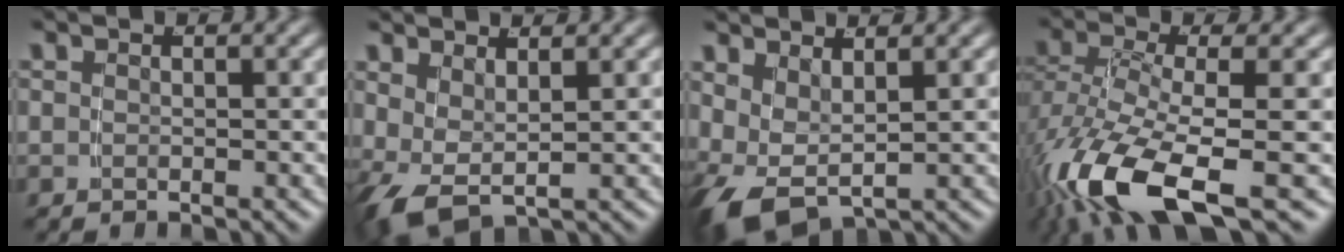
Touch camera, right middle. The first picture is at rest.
{"total": 5.3, "force": [-1.0, 4.0, 3.2], "torque": [-0.100, -0.032, -0.003]}
{"total": 6.5, "force": [-1.5, 5.3, 3.6], "torque": [-0.114, -0.035, -0.014]}
{"total": 8.0, "force": [-3.7, 2.9, 6.5], "torque": [-0.153, -0.044, -0.037]}